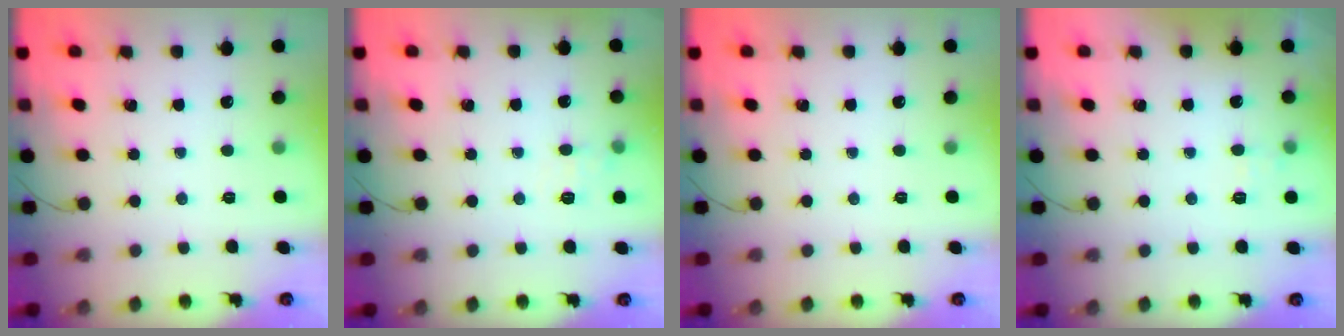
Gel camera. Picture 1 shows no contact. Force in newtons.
{"total": 5.9, "press": 5.6, "slide": 1.6}
{"total": 0.0}
{"total": 6.0, "press": 5.8, "slide": 1.5}